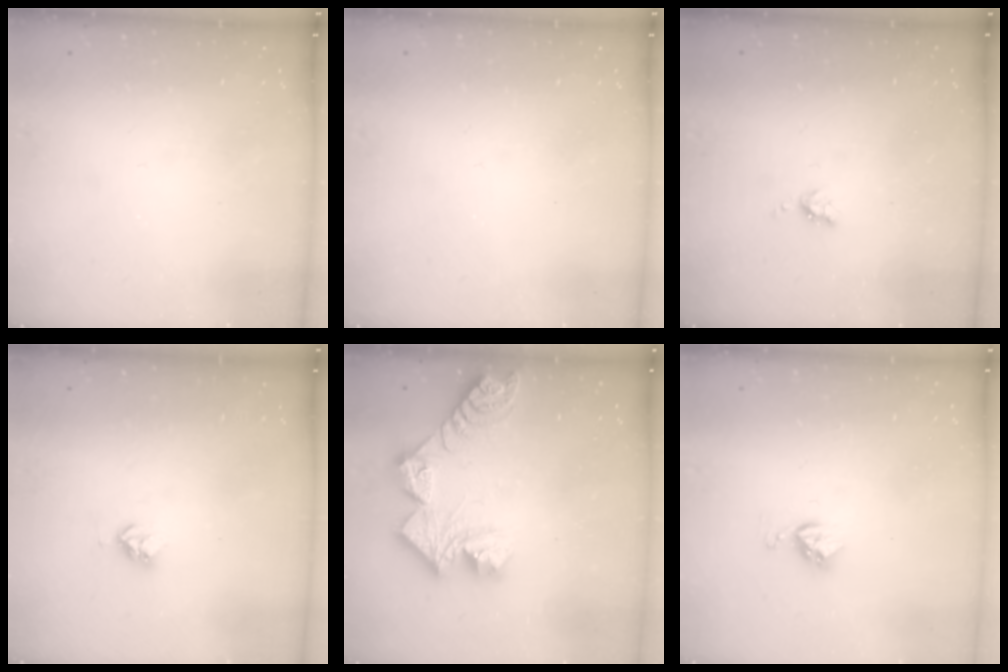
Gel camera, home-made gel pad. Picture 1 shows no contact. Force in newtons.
{"total": 0.0}
{"total": 3.3, "press": 3.3, "slide": 0.6}
{"total": 4.0, "press": 3.9, "slide": 0.4}
{"total": 13.7, "press": 13.6, "slide": 1.2}
{"total": 3.5, "press": 3.5, "slide": 0.5}